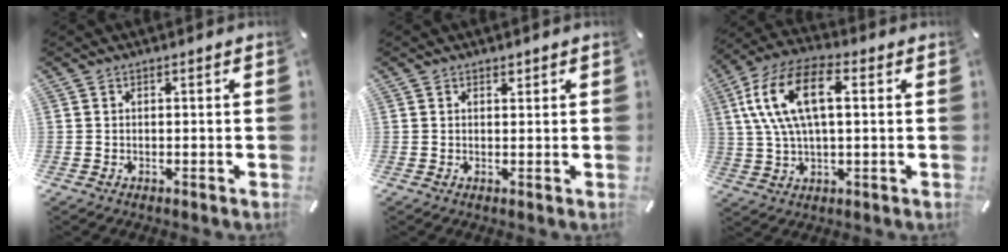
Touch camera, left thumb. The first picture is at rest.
{"total": 0.9, "force": [0.7, 0.7, 0.1], "torque": [0.006, -0.004, 0.011]}
{"total": 14.4, "force": [3.6, 7.1, 12.0], "torque": [-0.267, 0.003, 0.061]}